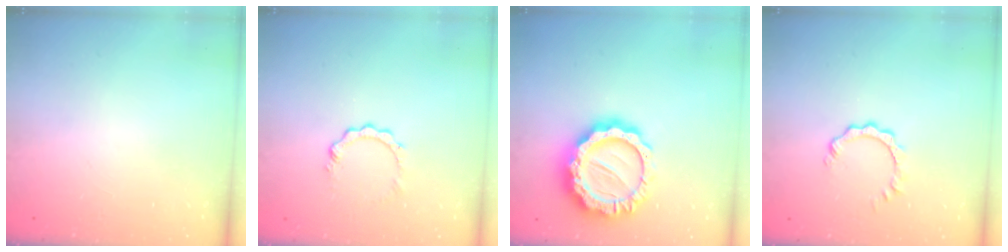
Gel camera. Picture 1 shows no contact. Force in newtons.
{"total": 3.5, "press": 3.5, "slide": 0.4}
{"total": 19.1, "press": 19.1, "slide": 1.4}
{"total": 2.9, "press": 2.8, "slide": 0.3}